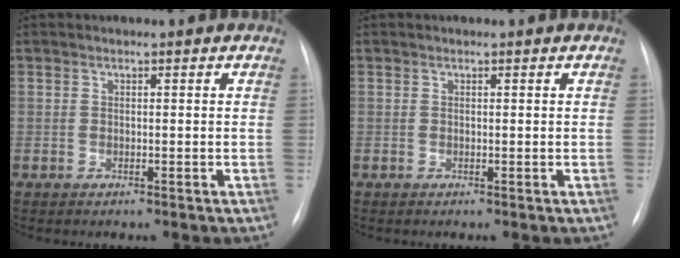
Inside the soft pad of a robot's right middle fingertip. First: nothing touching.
{"total": 0.0}